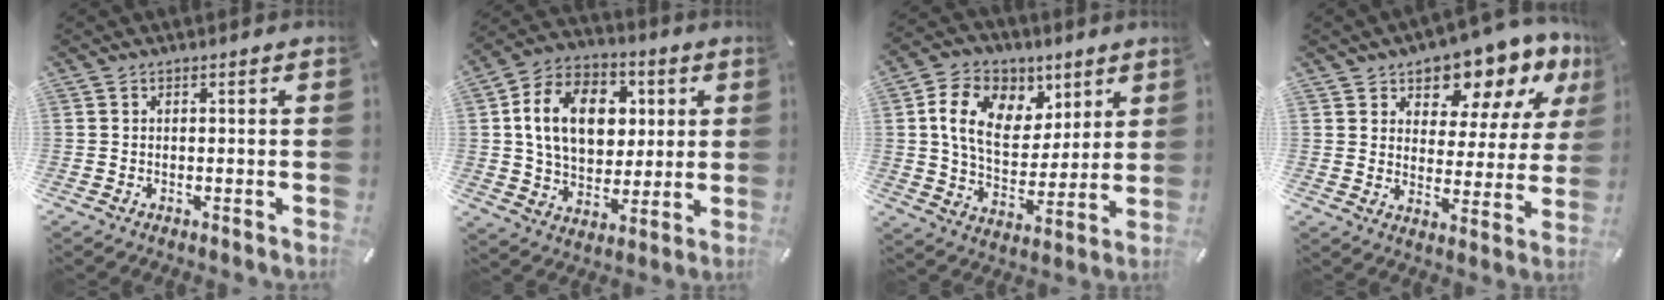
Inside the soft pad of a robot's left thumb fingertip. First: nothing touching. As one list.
[{"total": 16.6, "force": [3.3, 12.4, 10.6], "torque": [-0.195, 0.010, 0.061]}, {"total": 14.3, "force": [5.7, 10.4, 7.8], "torque": [-0.132, -0.009, 0.109]}, {"total": 11.9, "force": [9.6, 6.1, 3.7], "torque": [-0.057, -0.077, 0.167]}]